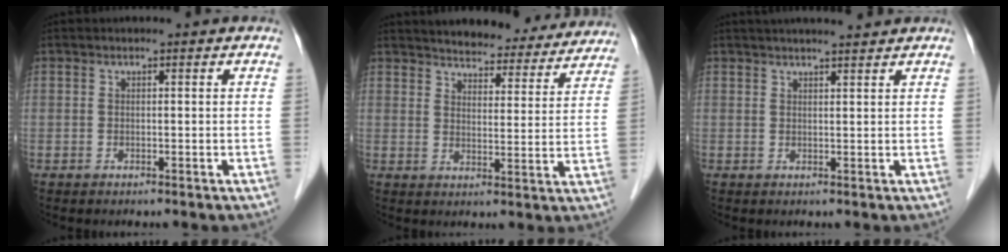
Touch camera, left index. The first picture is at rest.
{"total": 18.8, "force": [17.5, 4.7, 5.1], "torque": [-0.051, -0.009, 0.211]}
{"total": 7.2, "force": [6.4, 0.7, 3.3], "torque": [-0.048, 0.025, 0.087]}